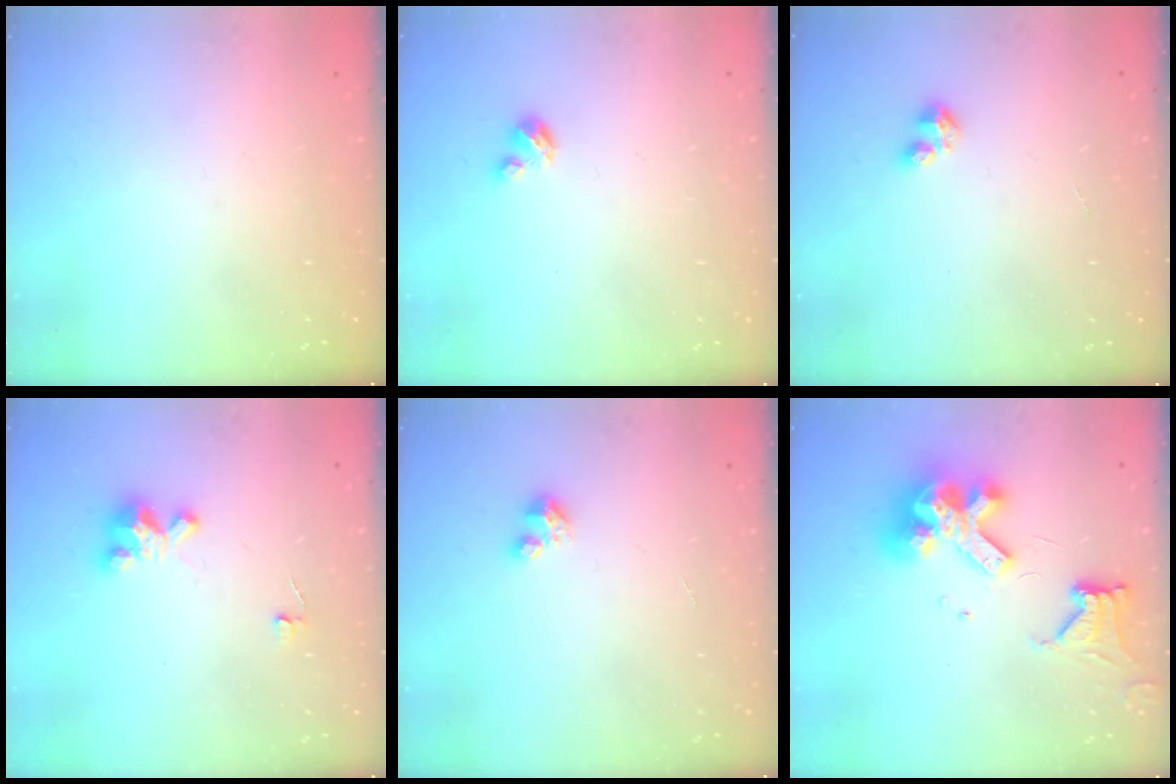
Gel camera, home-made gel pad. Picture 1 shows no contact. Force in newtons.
{"total": 2.9, "press": 2.9, "slide": 0.3}
{"total": 2.7, "press": 2.7, "slide": 0.4}
{"total": 3.6, "press": 3.6, "slide": 0.2}
{"total": 2.8, "press": 2.8, "slide": 0.3}
{"total": 15.0, "press": 14.9, "slide": 1.5}